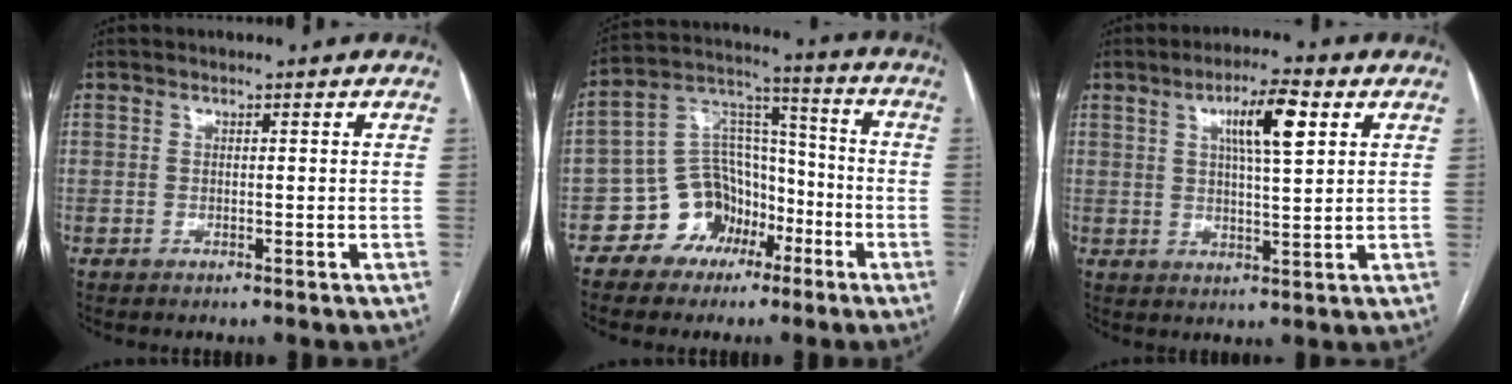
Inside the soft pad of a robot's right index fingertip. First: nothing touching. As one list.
[{"total": 11.1, "force": [-5.6, 8.5, 4.3], "torque": [-0.084, 0.041, -0.094]}, {"total": 8.0, "force": [3.1, 1.2, 7.3], "torque": [-0.126, 0.007, 0.051]}]